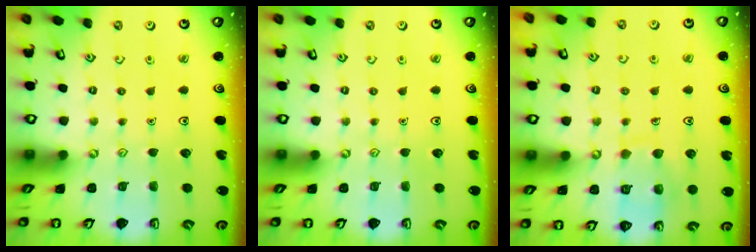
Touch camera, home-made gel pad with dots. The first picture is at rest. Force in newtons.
{"total": 0.0}
{"total": 10.6, "press": 10.6, "slide": 0.9}